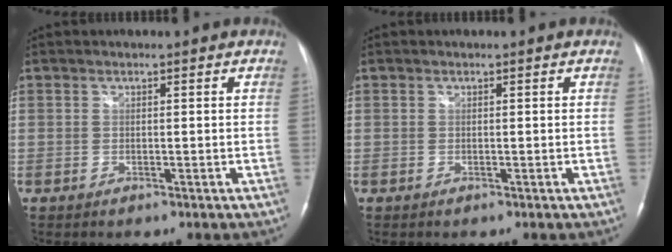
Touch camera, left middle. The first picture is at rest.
{"total": 0.0}